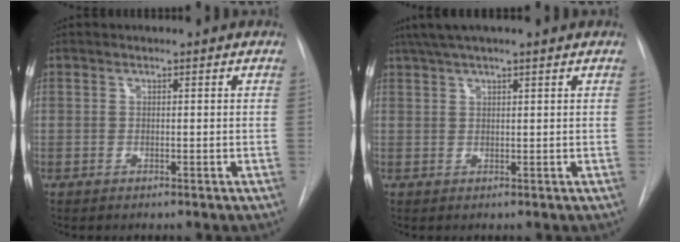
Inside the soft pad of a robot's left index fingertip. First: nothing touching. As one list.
[{"total": 6.5, "force": [5.1, 0.0, 3.9], "torque": [-0.067, 0.042, 0.085]}]